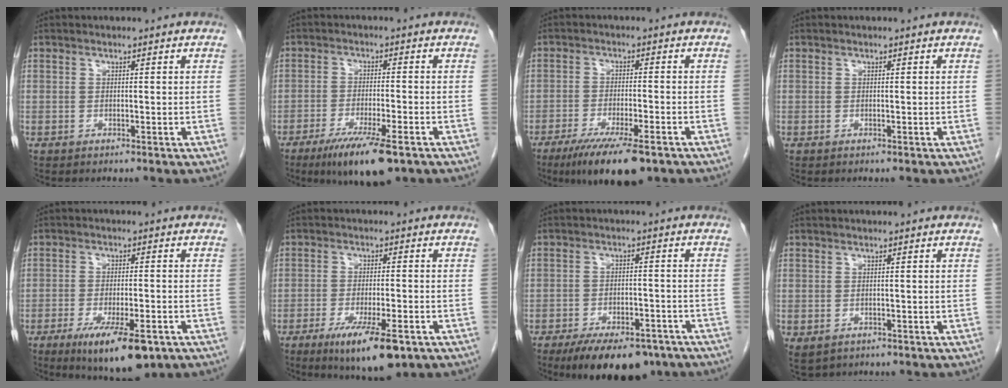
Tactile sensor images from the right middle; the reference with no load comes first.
{"total": 10.2, "force": [-6.6, 1.6, 7.6], "torque": [-0.128, -0.023, -0.104]}
{"total": 11.2, "force": [-7.6, 2.2, 7.9], "torque": [-0.128, -0.023, -0.119]}
{"total": 0.0}
{"total": 11.2, "force": [-6.5, 2.9, 8.7], "torque": [-0.138, -0.020, -0.096]}
{"total": 10.3, "force": [-5.9, 2.1, 8.2], "torque": [-0.134, -0.021, -0.086]}
{"total": 12.8, "force": [-9.5, 5.2, 6.8], "torque": [-0.100, -0.004, -0.140]}
{"total": 3.1, "force": [-1.5, 2.3, 1.4], "torque": [-0.019, -0.004, -0.013]}